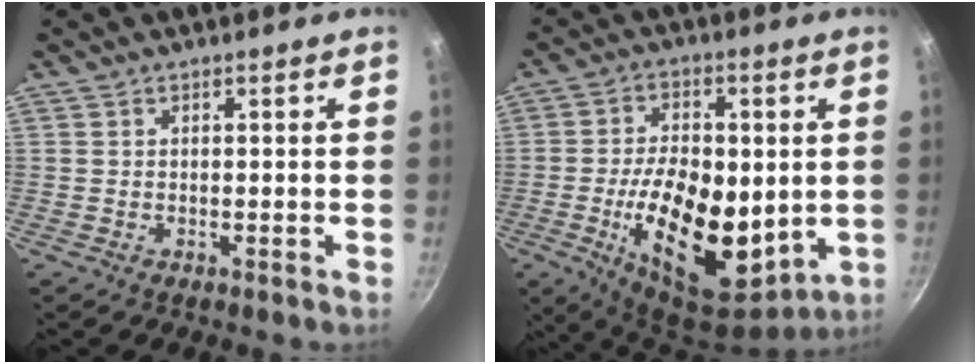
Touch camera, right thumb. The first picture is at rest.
{"total": 20.8, "force": [-2.1, 11.5, 17.2], "torque": [-0.262, -0.013, -0.023]}